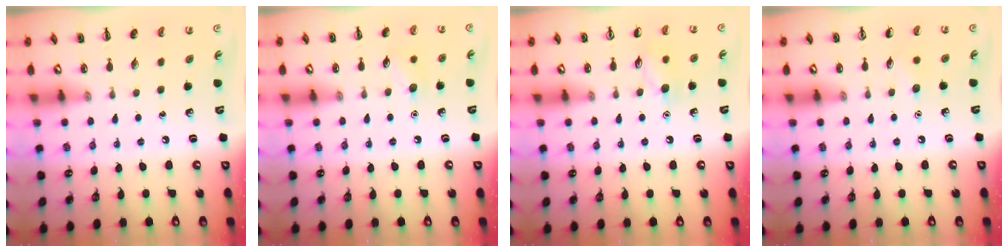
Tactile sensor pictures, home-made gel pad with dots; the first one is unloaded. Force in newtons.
{"total": 6.7, "press": 6.5, "slide": 1.8}
{"total": 7.3, "press": 7.2, "slide": 1.3}
{"total": 4.3, "press": 4.1, "slide": 1.3}